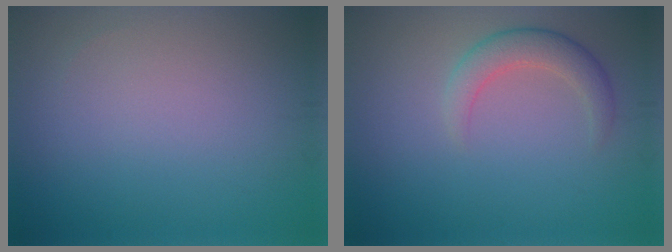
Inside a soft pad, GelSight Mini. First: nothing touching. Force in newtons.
{"total": 2.8, "press": 2.8, "slide": 0.2}